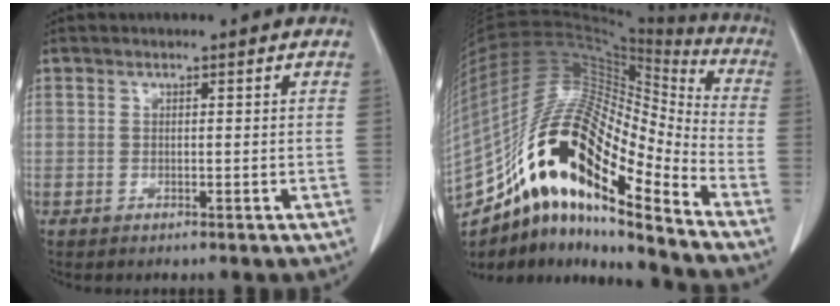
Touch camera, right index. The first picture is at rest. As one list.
[{"total": 25.2, "force": [-14.3, 5.9, 19.8], "torque": [-0.387, 0.010, -0.252]}]